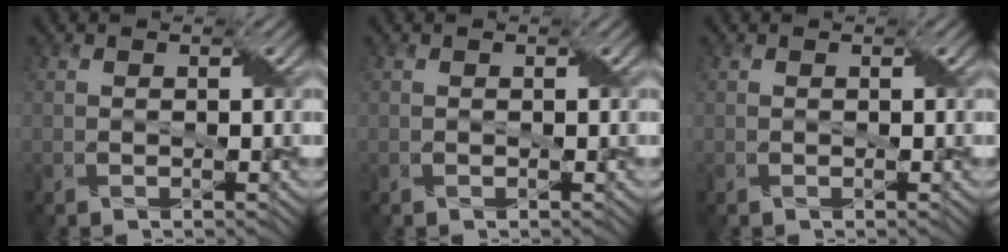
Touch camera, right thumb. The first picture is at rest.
{"total": 0.0}
{"total": 0.0}